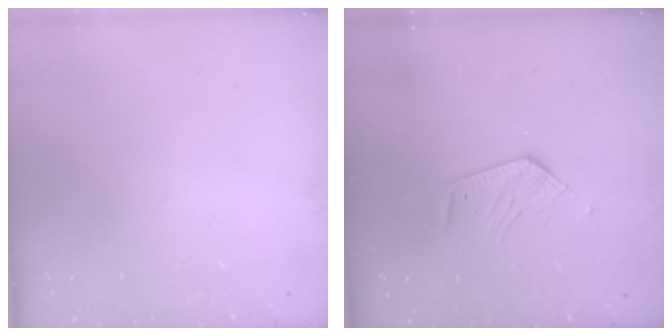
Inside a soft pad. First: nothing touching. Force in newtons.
{"total": 7.2, "press": 7.2, "slide": 0.3}